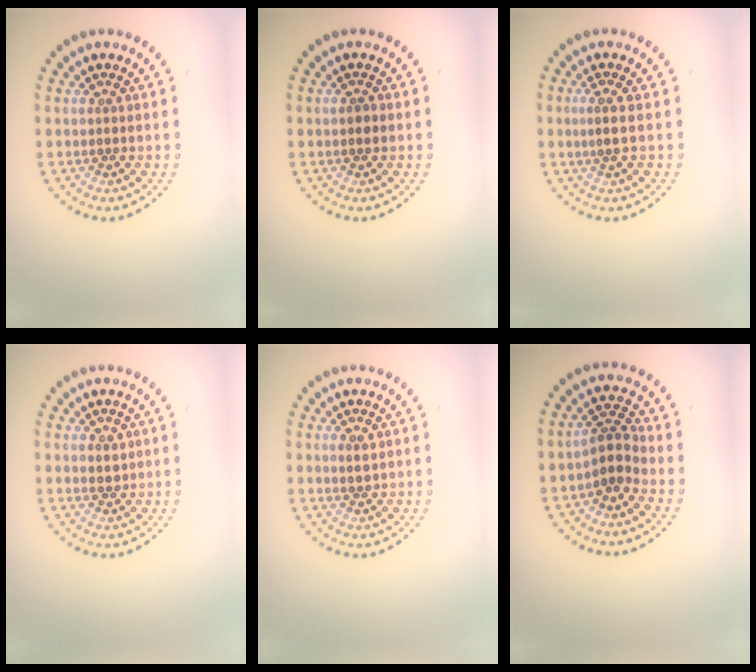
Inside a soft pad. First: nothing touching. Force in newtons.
{"total": 0.8, "press": 0.8, "slide": 0.2}
{"total": 1.4, "press": 0.9, "slide": 1.1}
{"total": 1.1, "press": 1.1, "slide": 0.3}
{"total": 1.1, "press": 1.1, "slide": 0.2}
{"total": 2.5, "press": 2.0, "slide": 1.6}